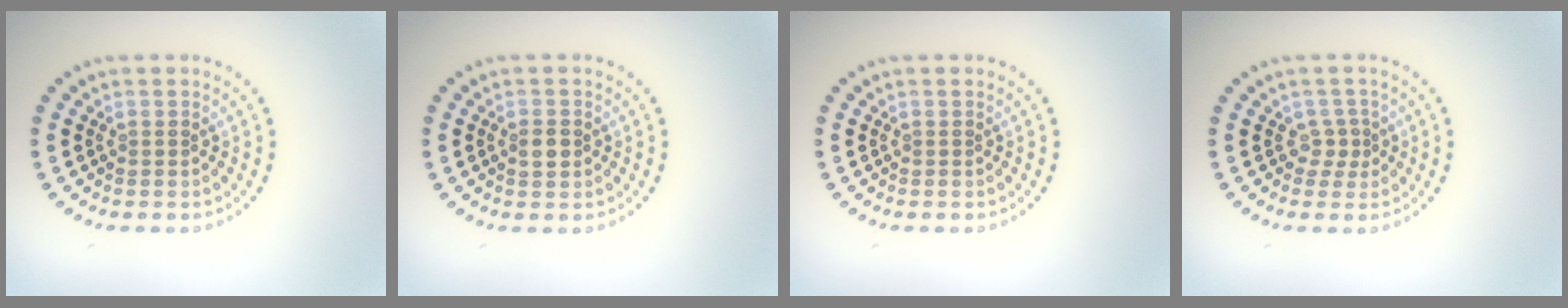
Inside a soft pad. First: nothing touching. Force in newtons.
{"total": 1.5, "press": 1.5, "slide": 0.2}
{"total": 0.0}
{"total": 1.5, "press": 1.0, "slide": 1.1}